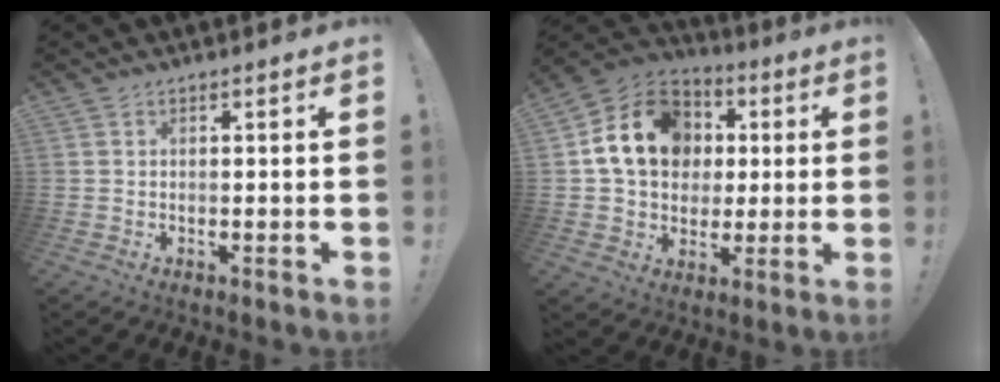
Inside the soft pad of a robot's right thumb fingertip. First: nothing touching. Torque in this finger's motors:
{"motor_torque": [0.51, 0.68, 1.14, -0.03, 0.11]}